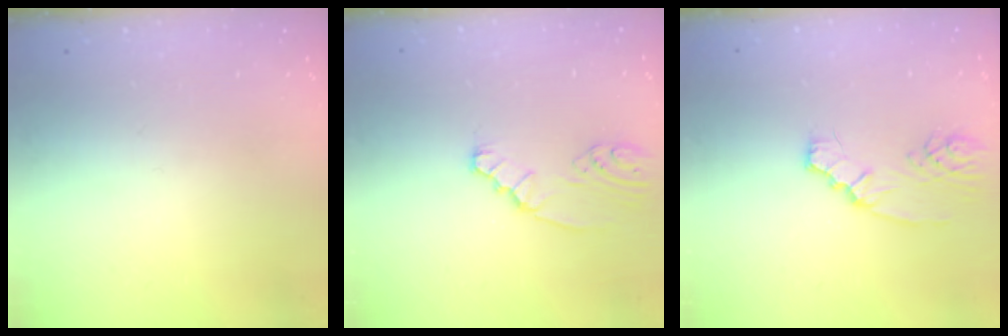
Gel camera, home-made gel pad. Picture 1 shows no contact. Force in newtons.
{"total": 2.2, "press": 2.2, "slide": 0.1}
{"total": 3.4, "press": 3.4, "slide": 0.5}